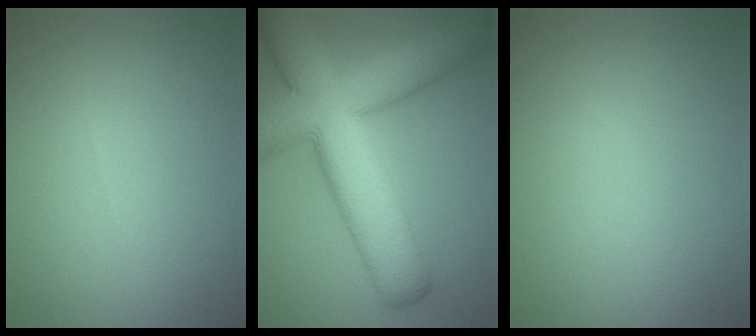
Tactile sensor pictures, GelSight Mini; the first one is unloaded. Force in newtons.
{"total": 12.8, "press": 12.7, "slide": 0.6}
{"total": 0.0}